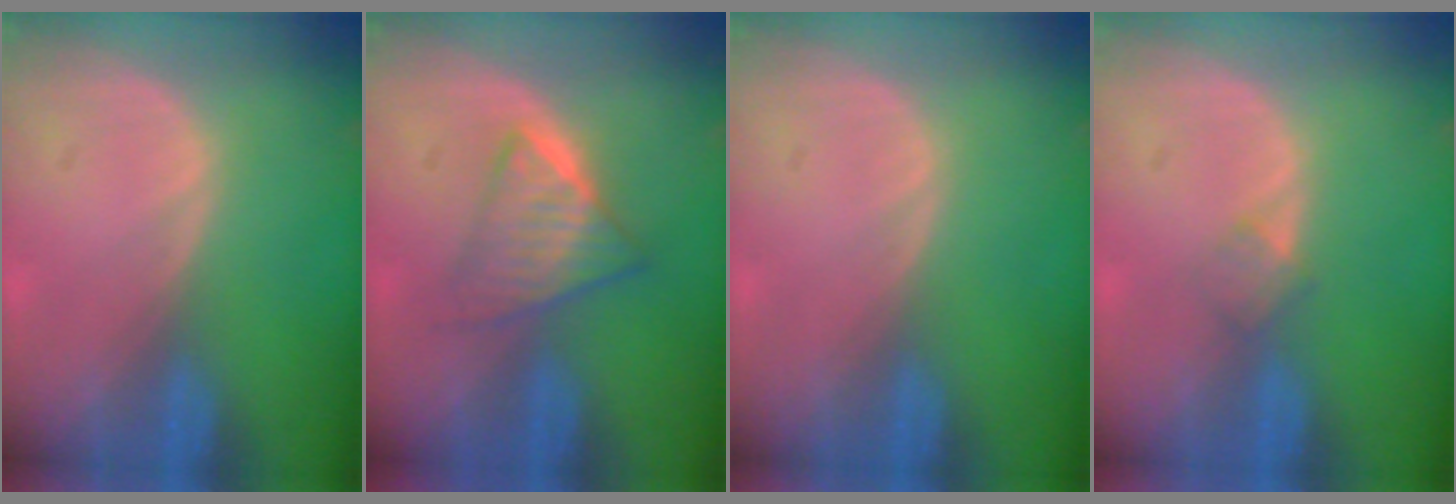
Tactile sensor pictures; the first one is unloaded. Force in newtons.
{"total": 6.3, "press": 5.4, "slide": 3.2}
{"total": 0.0}
{"total": 1.8, "press": 1.8, "slide": 0.2}